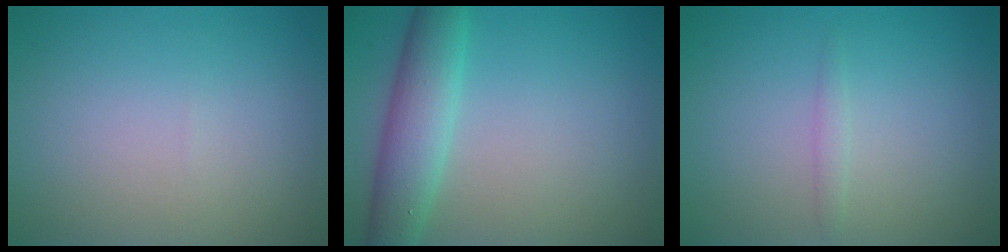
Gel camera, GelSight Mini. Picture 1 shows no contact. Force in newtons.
{"total": 4.9, "press": 4.9, "slide": 0.3}
{"total": 0.8, "press": 0.8, "slide": 0.0}